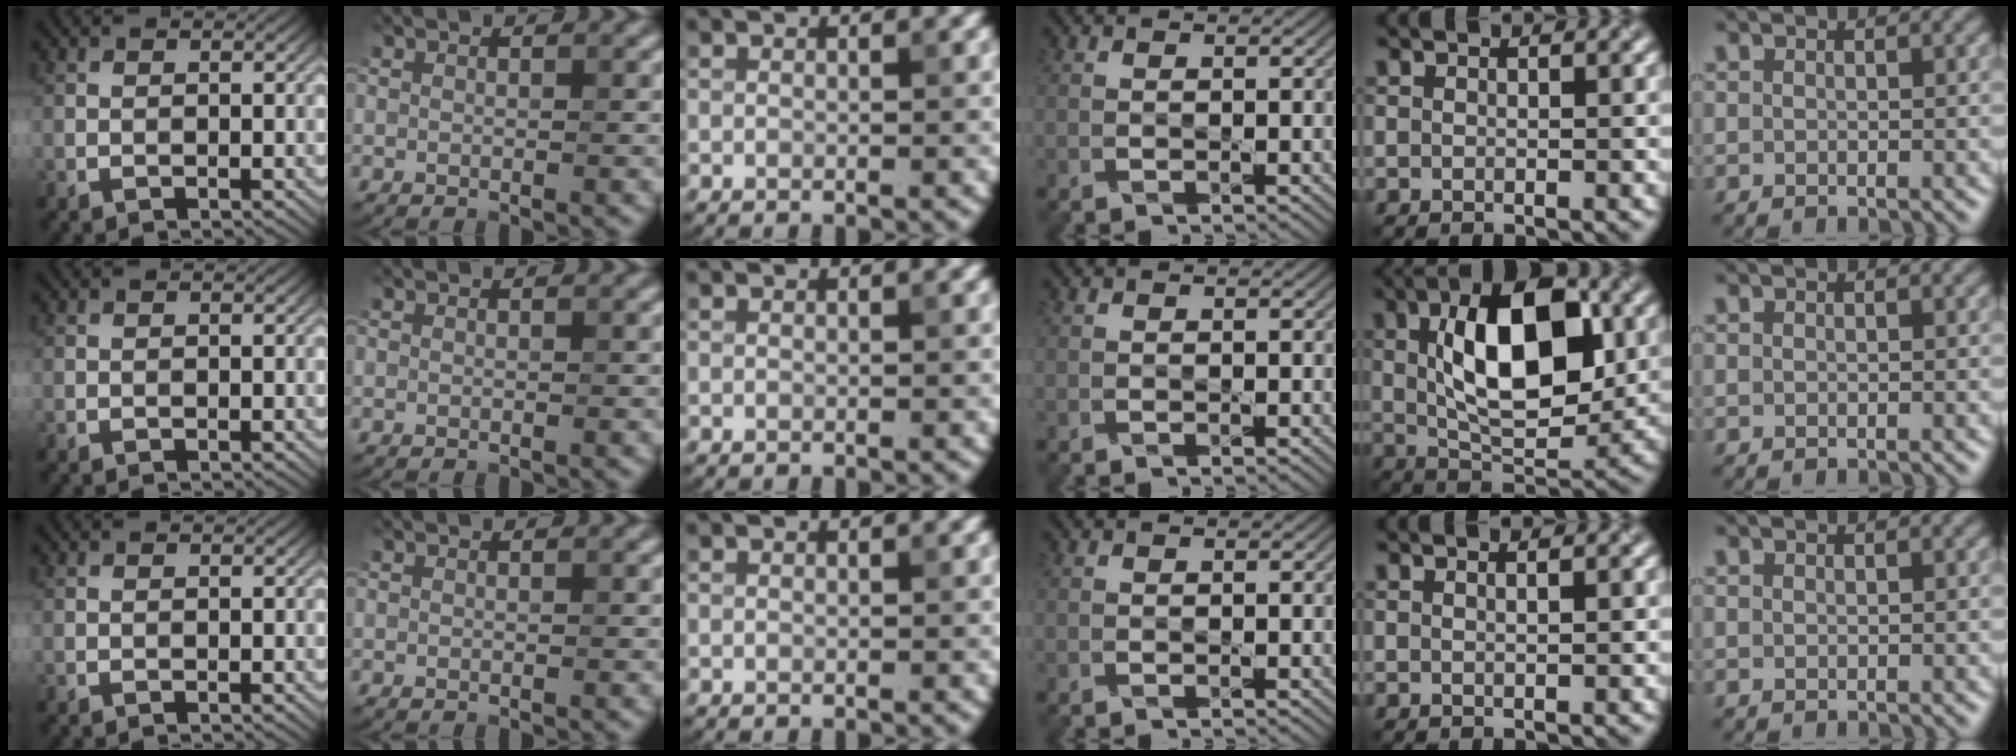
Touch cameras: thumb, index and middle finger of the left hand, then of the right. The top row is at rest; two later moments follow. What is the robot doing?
{"motion": "dispense", "object": "toothpaste"}